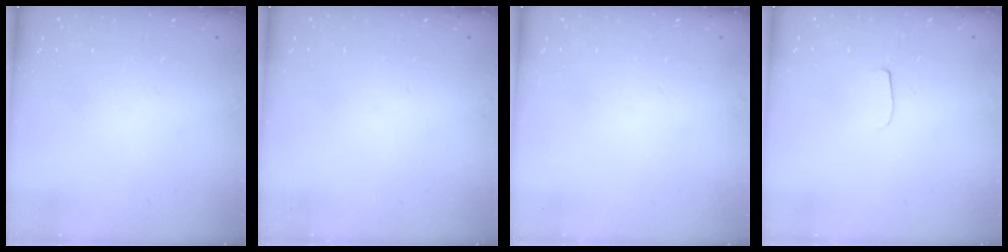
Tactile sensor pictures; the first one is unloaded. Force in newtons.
{"total": 0.0}
{"total": 0.0}
{"total": 5.1, "press": 5.0, "slide": 0.6}